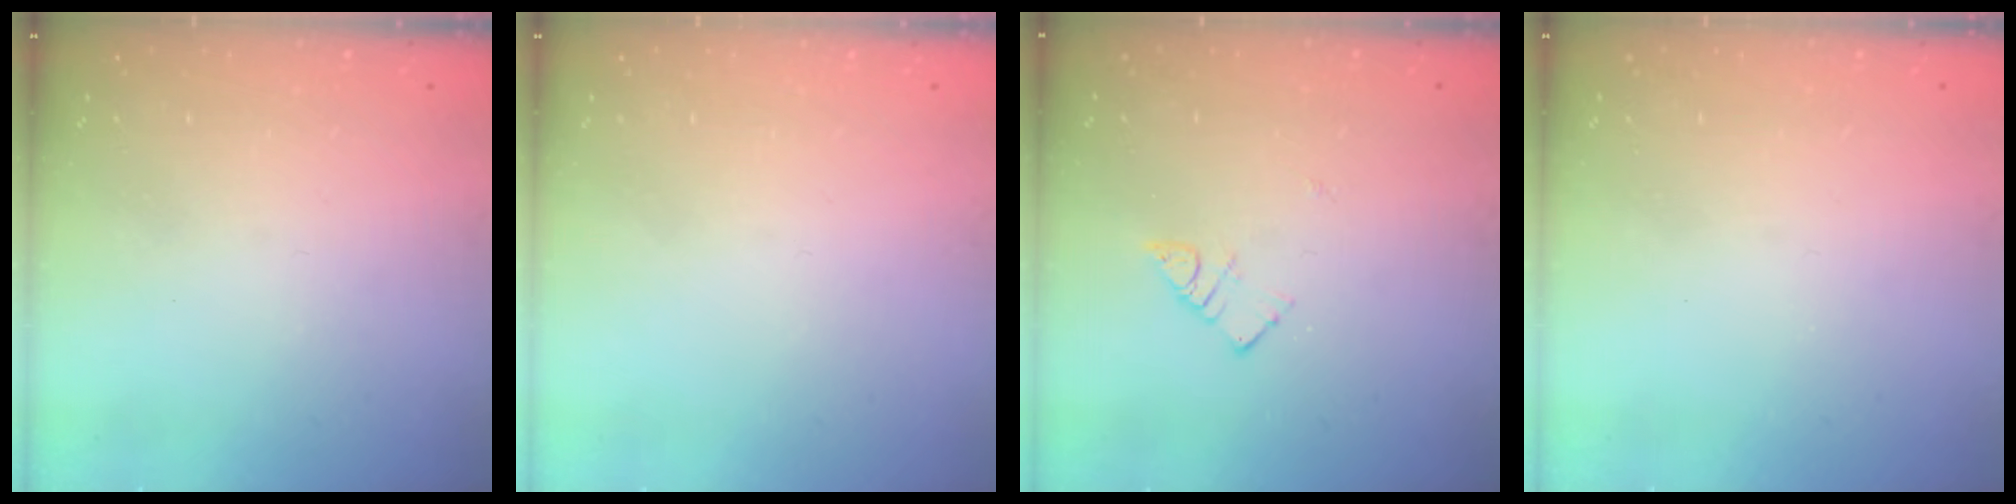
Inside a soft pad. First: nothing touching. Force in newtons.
{"total": 1.8, "press": 1.7, "slide": 0.1}
{"total": 4.1, "press": 4.0, "slide": 0.5}
{"total": 0.0}